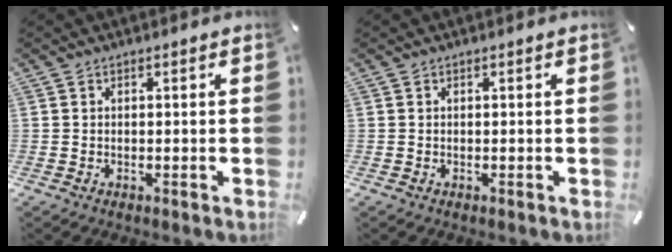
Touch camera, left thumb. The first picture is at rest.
{"total": 0.0}